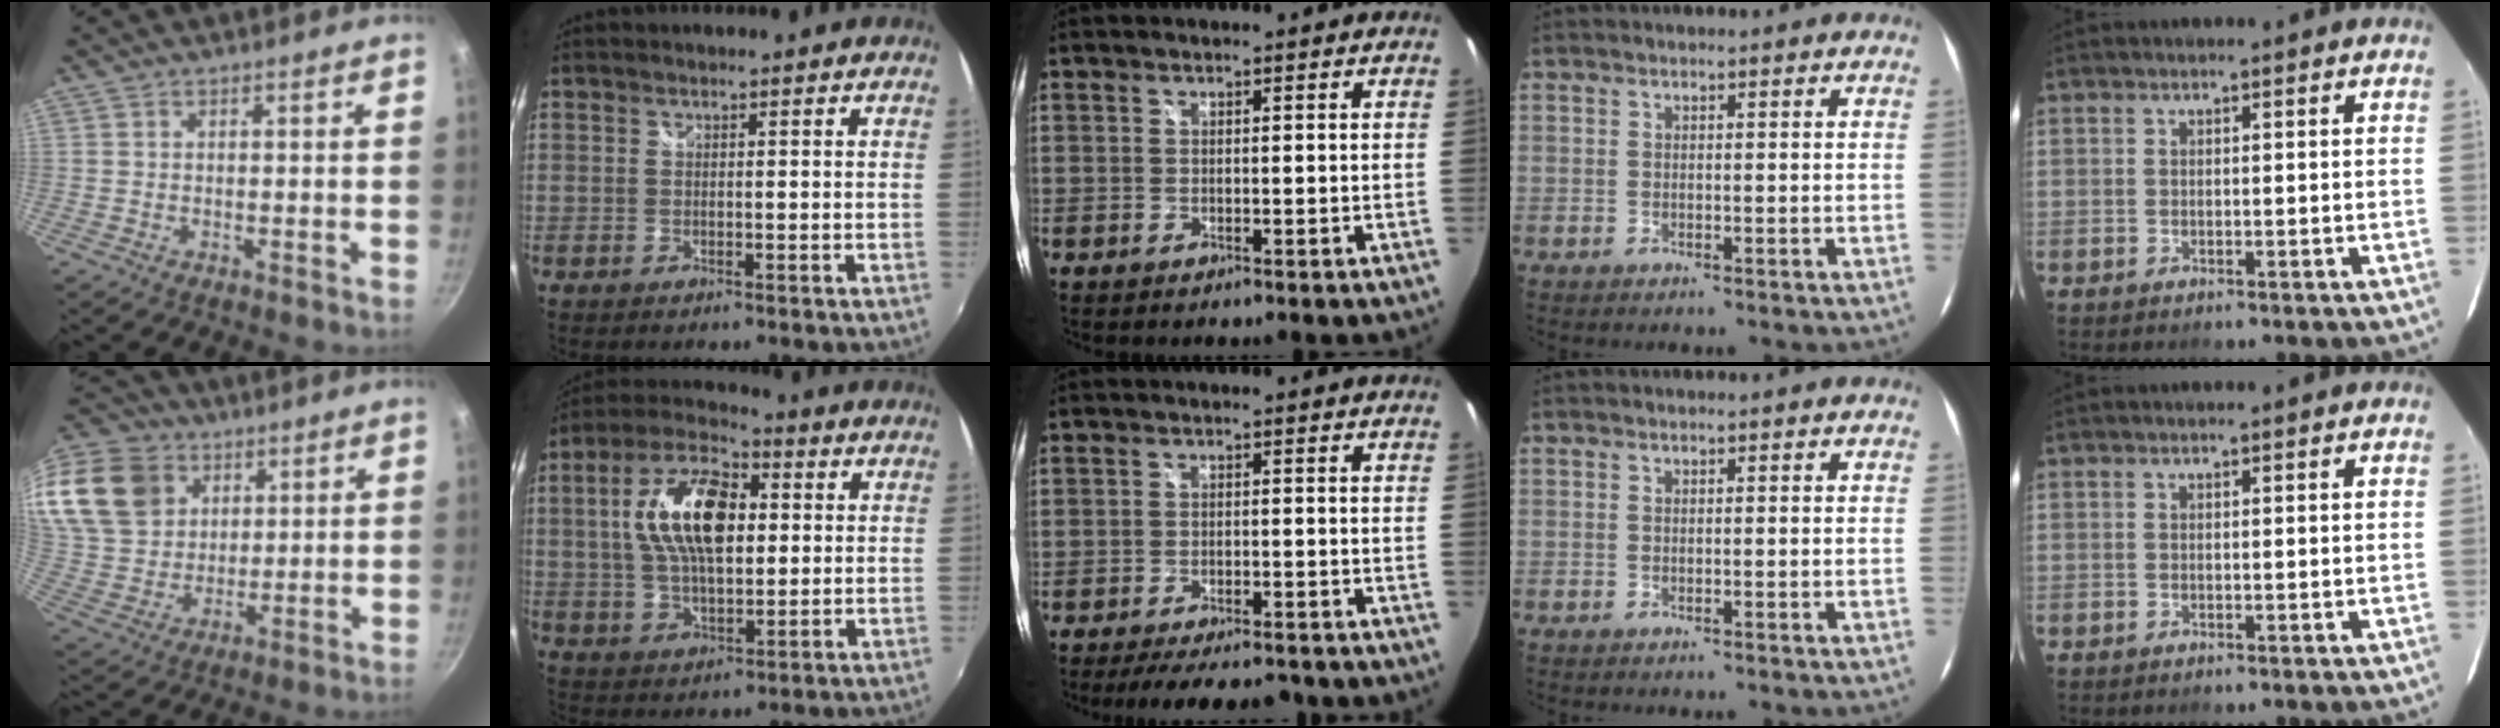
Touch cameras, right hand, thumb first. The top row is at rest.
{"thumb": {"total": 20.7, "force": [9.4, 15.8, 9.5], "torque": [-0.193, -0.007, 0.186]}, "index": {"total": 15.4, "force": [2.5, 7.6, 13.2], "torque": [-0.251, 0.019, 0.041]}, "middle": {"total": 11.5, "force": [-9.7, 3.1, 5.2], "torque": [-0.108, -0.017, -0.137]}}